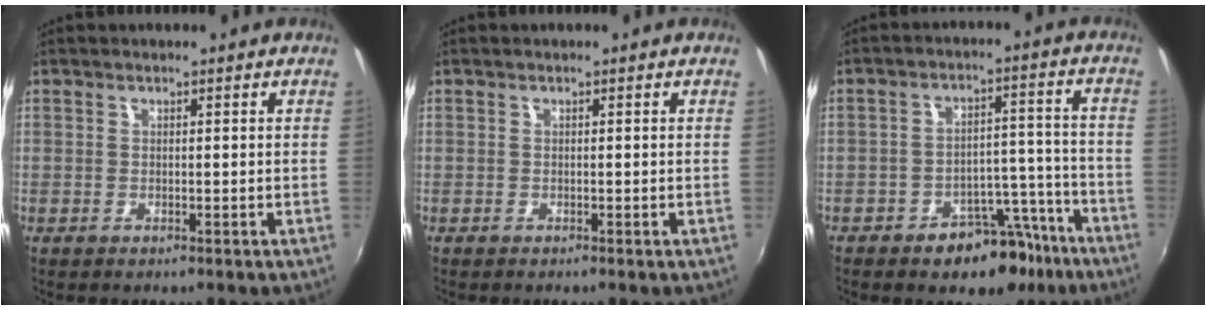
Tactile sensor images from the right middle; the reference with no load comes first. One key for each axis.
{"total": 0.0}
{"total": 10.6, "fx": -7.7, "fy": 5.8, "fz": 4.5, "tx": -0.055, "ty": 0.037, "tz": -0.092}